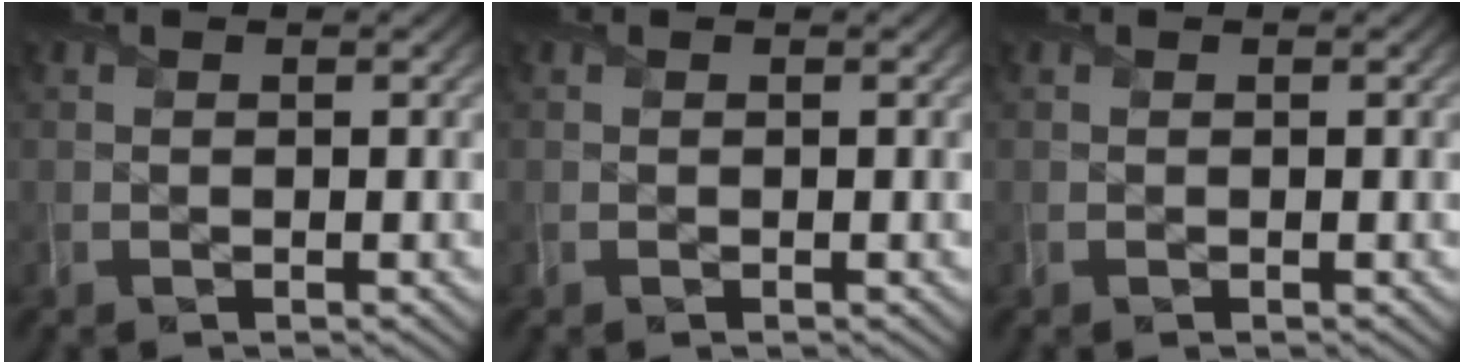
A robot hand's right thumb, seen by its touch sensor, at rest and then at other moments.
{"total": 0.0}
{"total": 0.0}